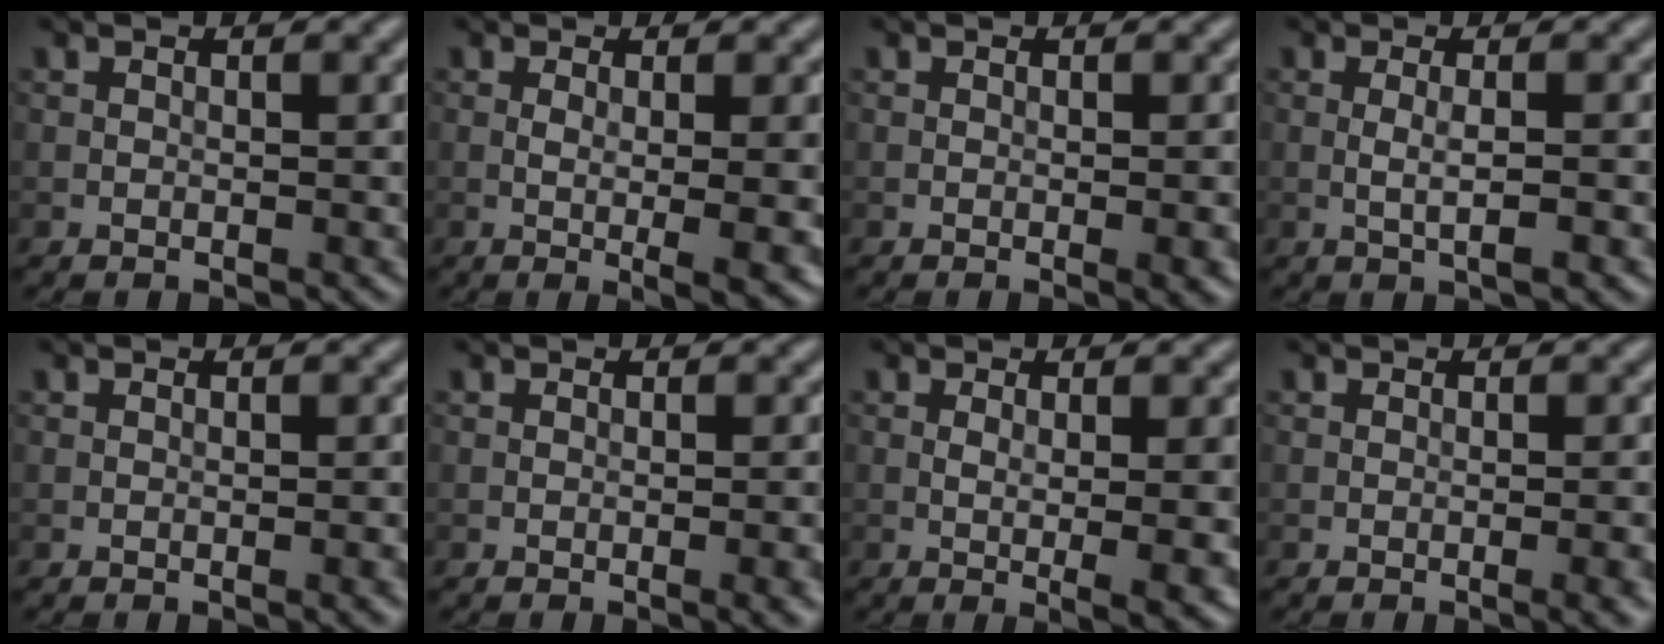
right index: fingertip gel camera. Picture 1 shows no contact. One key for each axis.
{"total": 5.2, "fx": -0.4, "fy": 1.1, "fz": 5.1, "tx": -0.071, "ty": -0.008, "tz": -0.001}
{"total": 2.1, "fx": -0.4, "fy": 0.5, "fz": 2.0, "tx": -0.022, "ty": -0.002, "tz": -0.006}
{"total": 2.3, "fx": -0.2, "fy": 0.4, "fz": 2.2, "tx": -0.037, "ty": -0.001, "tz": -0.007}
{"total": 1.4, "fx": -0.4, "fy": 0.3, "fz": 1.4, "tx": -0.015, "ty": -0.002, "tz": -0.007}
{"total": 2.9, "fx": -0.8, "fy": 0.8, "fz": 2.6, "tx": -0.028, "ty": 0.000, "tz": -0.013}
{"total": 4.4, "fx": -0.2, "fy": 0.9, "fz": 4.3, "tx": -0.059, "ty": -0.006, "tz": 0.002}
{"total": 3.3, "fx": -1.0, "fy": 1.0, "fz": 3.0, "tx": -0.031, "ty": 0.000, "tz": -0.014}